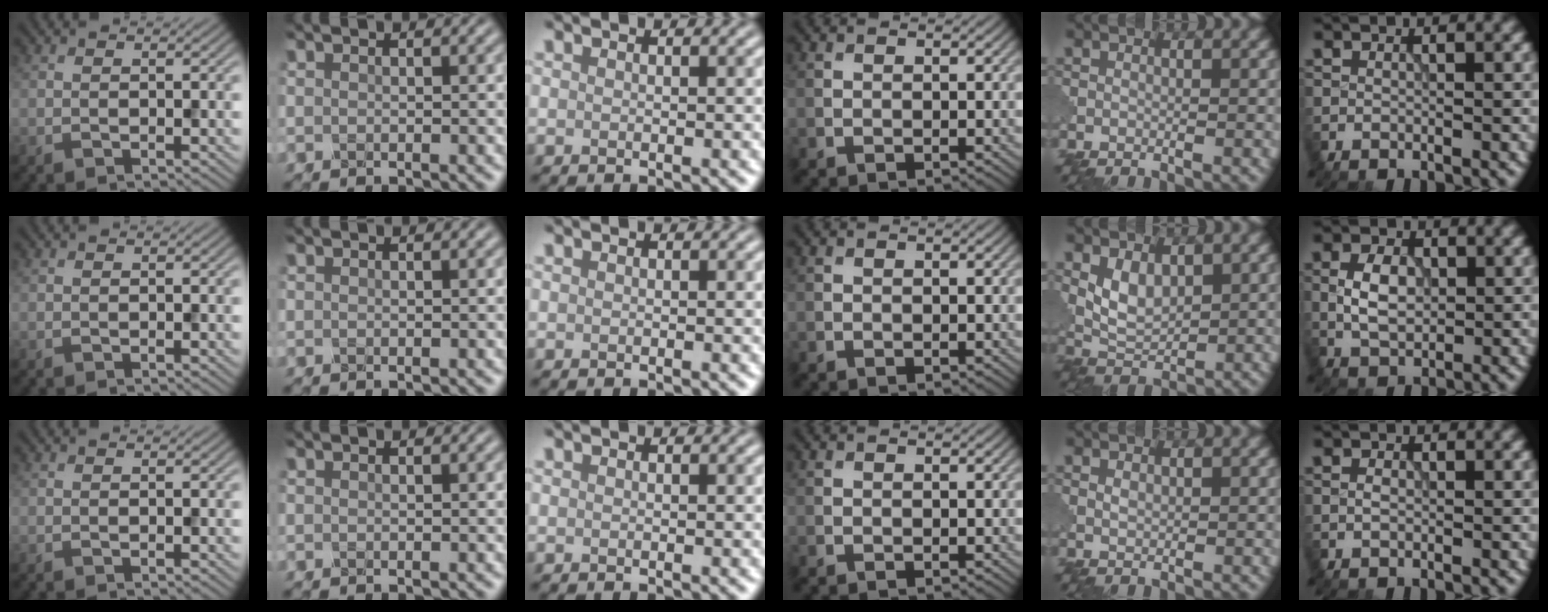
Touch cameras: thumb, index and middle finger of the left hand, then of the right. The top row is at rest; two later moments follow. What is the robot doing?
{"motion": "close", "object": "eyeshadow palette"}